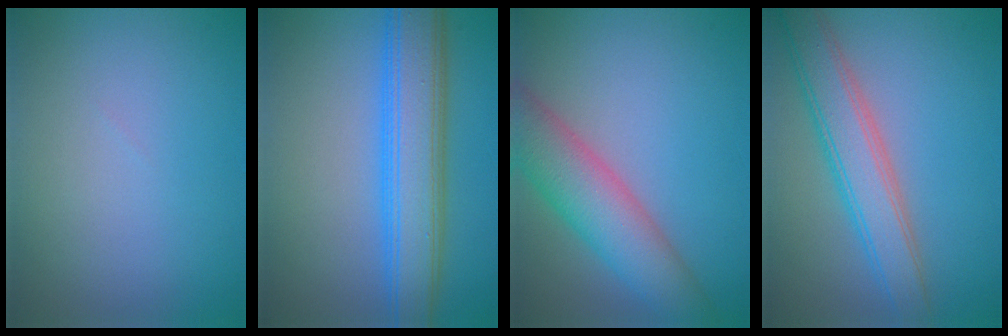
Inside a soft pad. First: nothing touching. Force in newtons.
{"total": 8.1, "press": 8.1, "slide": 0.1}
{"total": 6.4, "press": 6.4, "slide": 0.4}
{"total": 5.1, "press": 5.1, "slide": 0.1}